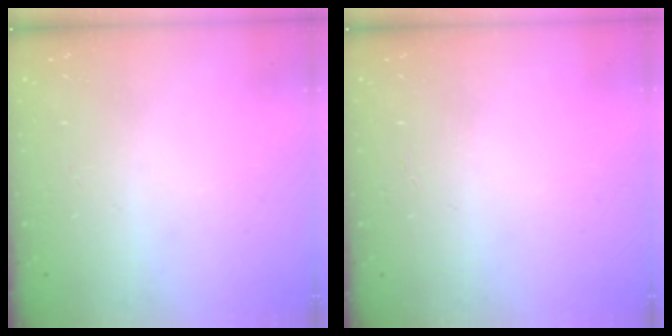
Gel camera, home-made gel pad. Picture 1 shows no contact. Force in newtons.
{"total": 1.1, "press": 1.1, "slide": 0.2}